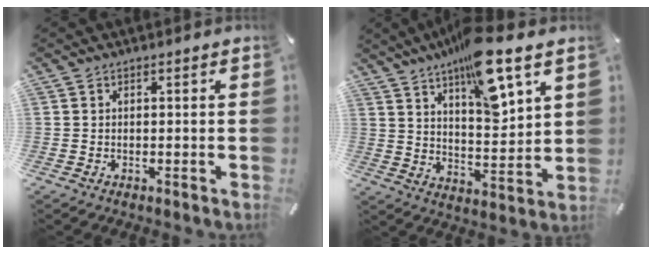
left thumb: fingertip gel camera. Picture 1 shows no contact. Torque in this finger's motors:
{"motor_torque": [2.86, 2.14, 1.88, -0.89, 0.44]}